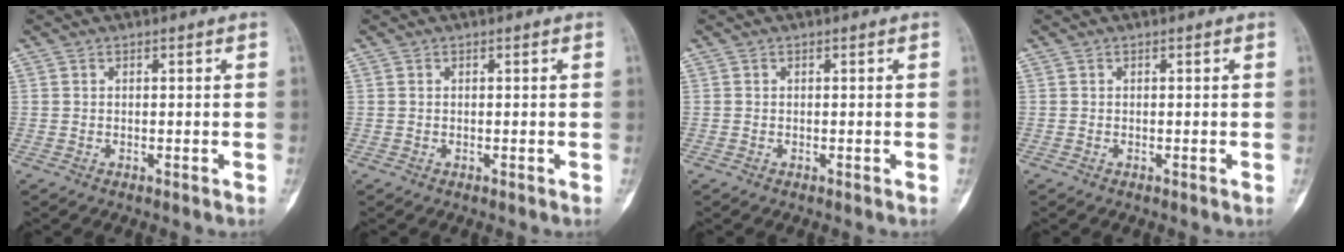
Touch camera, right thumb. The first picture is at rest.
{"total": 0.0}
{"total": 0.0}
{"total": 0.0}